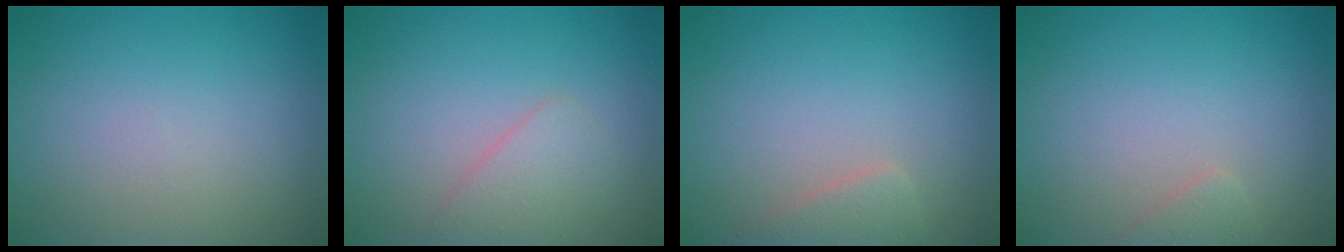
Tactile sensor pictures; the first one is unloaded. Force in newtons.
{"total": 2.1, "press": 2.1, "slide": 0.1}
{"total": 2.0, "press": 2.0, "slide": 0.1}
{"total": 1.1, "press": 1.1, "slide": 0.1}